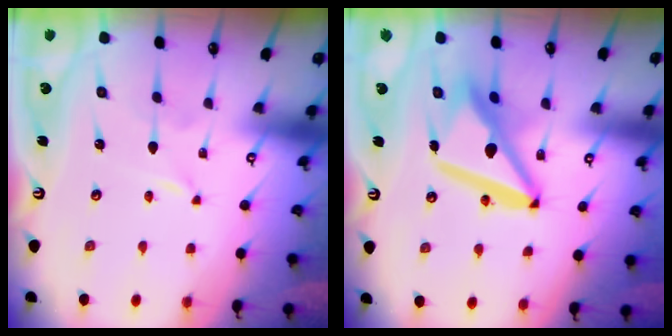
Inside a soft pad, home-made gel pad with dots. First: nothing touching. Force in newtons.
{"total": 15.2, "press": 15.1, "slide": 1.7}